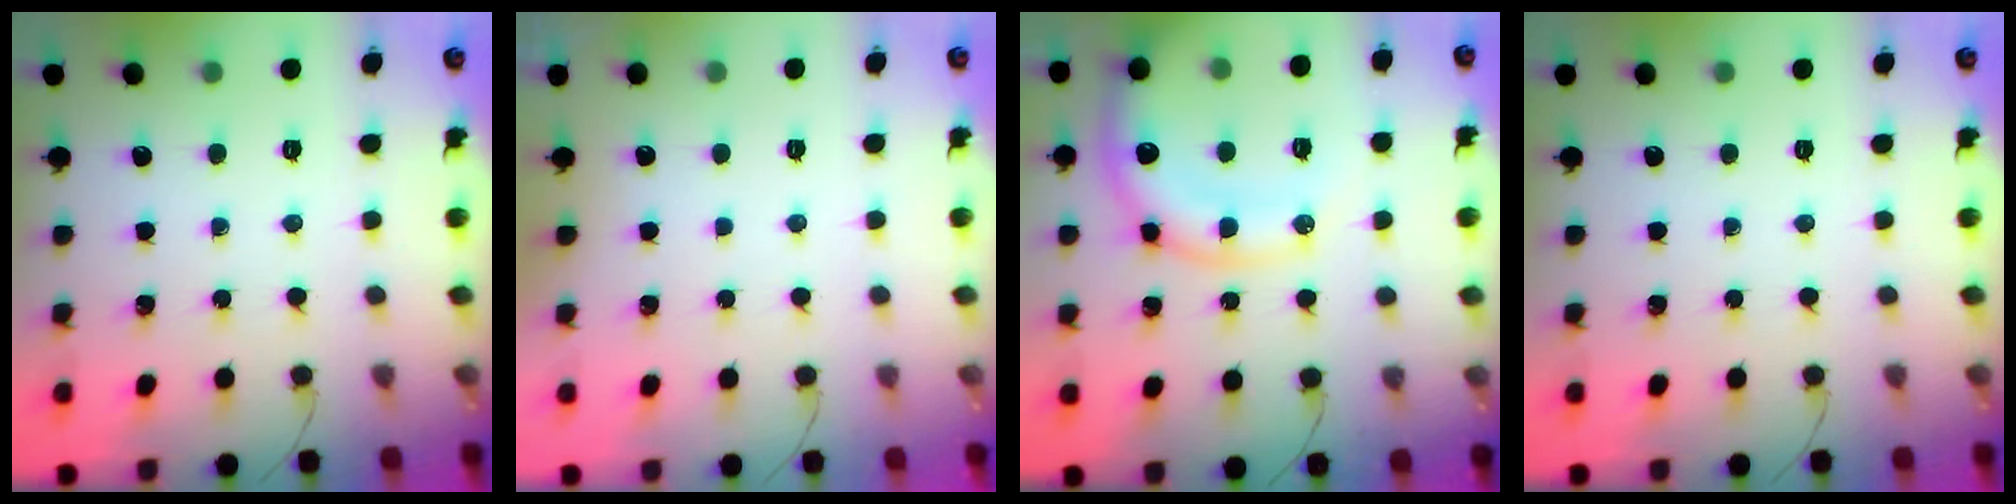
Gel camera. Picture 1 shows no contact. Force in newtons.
{"total": 3.0, "press": 3.0, "slide": 0.1}
{"total": 17.4, "press": 17.2, "slide": 2.8}
{"total": 0.0}